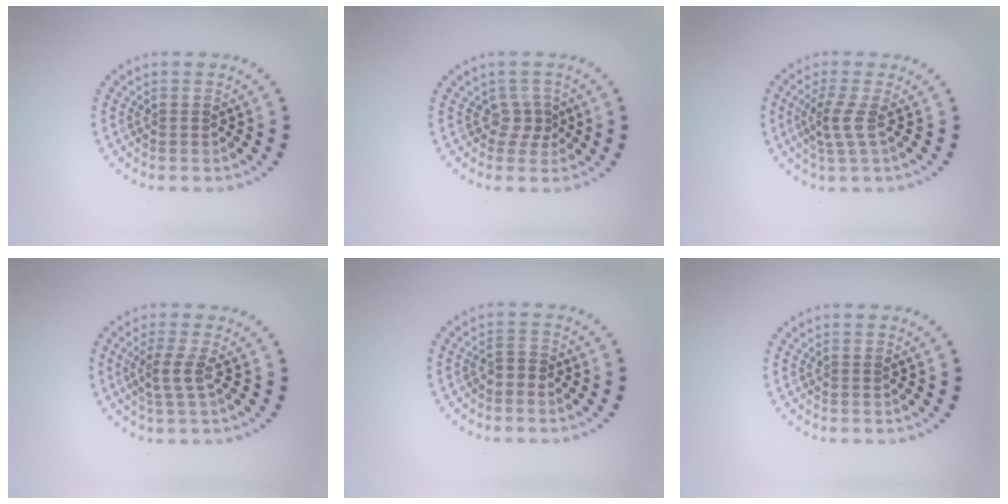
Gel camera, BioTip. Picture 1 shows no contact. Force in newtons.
{"total": 1.6, "press": 1.1, "slide": 1.2}
{"total": 2.1, "press": 1.6, "slide": 1.5}
{"total": 2.1, "press": 1.5, "slide": 1.4}
{"total": 1.3, "press": 1.0, "slide": 0.9}
{"total": 0.0}